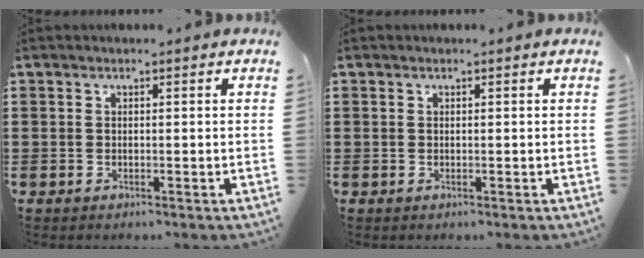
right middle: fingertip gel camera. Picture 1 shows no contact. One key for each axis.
{"total": 0.0}